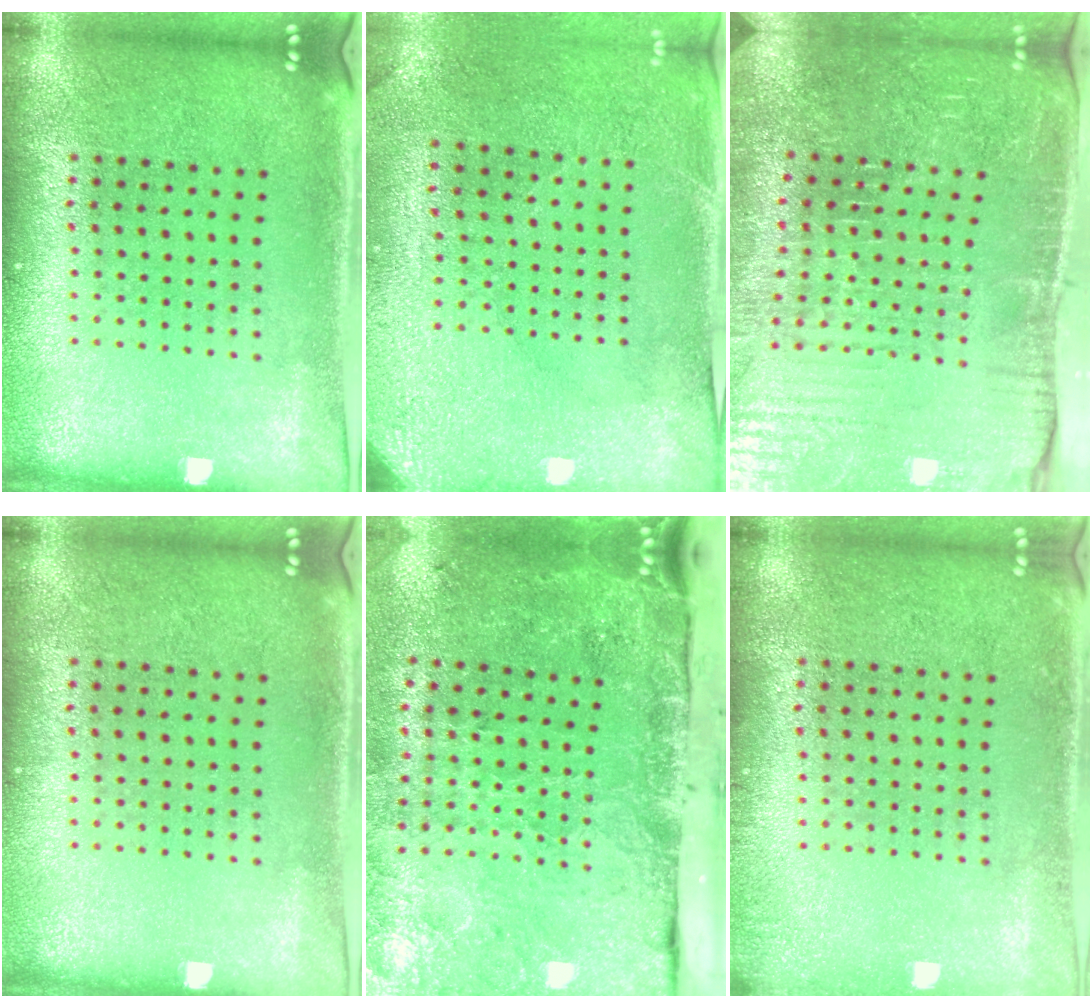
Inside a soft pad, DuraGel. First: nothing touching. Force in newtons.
{"total": 2.9, "press": 2.7, "slide": 1.1}
{"total": 4.6, "press": 4.6, "slide": 0.7}
{"total": 0.0}
{"total": 5.0, "press": 3.7, "slide": 3.4}
{"total": 1.1, "press": 1.0, "slide": 0.2}